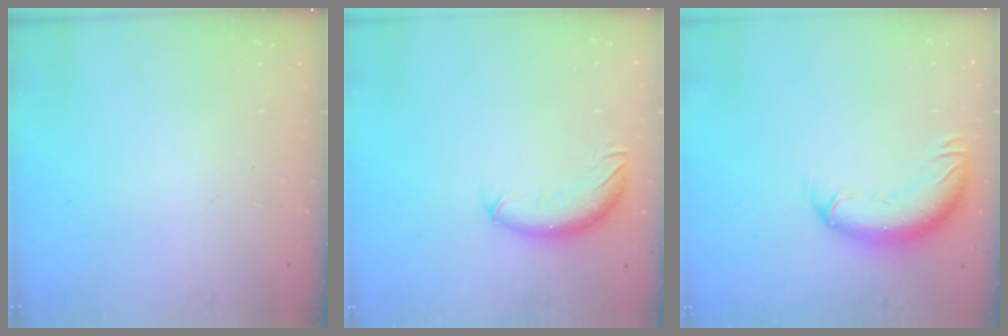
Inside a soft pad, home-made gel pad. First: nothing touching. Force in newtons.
{"total": 10.2, "press": 10.0, "slide": 2.1}
{"total": 11.7, "press": 11.4, "slide": 2.8}